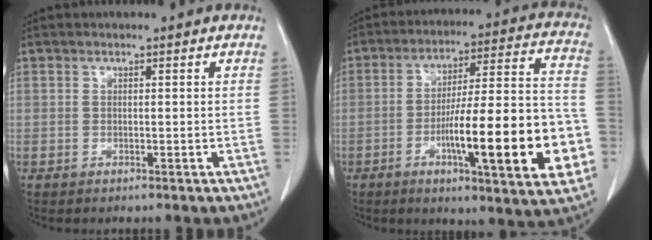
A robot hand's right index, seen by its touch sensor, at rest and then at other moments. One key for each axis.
{"total": 21.8, "fx": -6.3, "fy": 2.9, "fz": 20.7, "tx": -0.257, "ty": 0.012, "tz": -0.085}